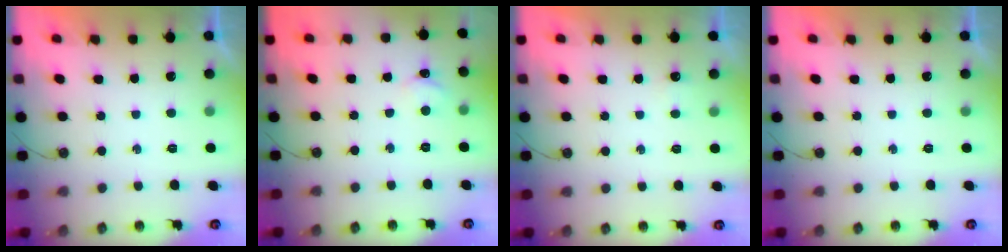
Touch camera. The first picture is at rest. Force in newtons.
{"total": 2.3, "press": 2.3, "slide": 0.4}
{"total": 1.9, "press": 1.9, "slide": 0.3}
{"total": 0.0}